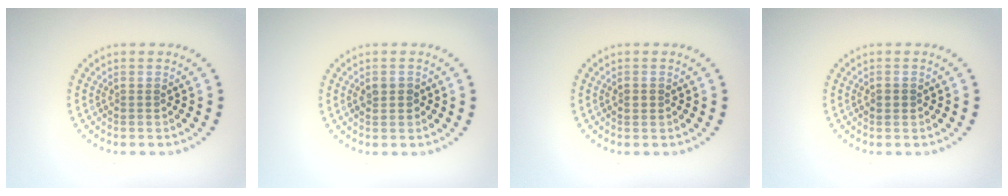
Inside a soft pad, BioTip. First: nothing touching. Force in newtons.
{"total": 1.4, "press": 1.4, "slide": 0.3}
{"total": 1.0, "press": 1.0, "slide": 0.1}
{"total": 1.1, "press": 1.1, "slide": 0.1}